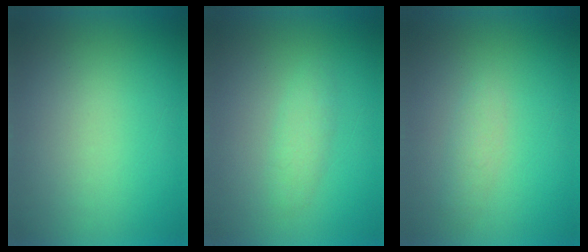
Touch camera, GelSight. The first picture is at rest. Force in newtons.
{"total": 2.3}
{"total": 1.9}